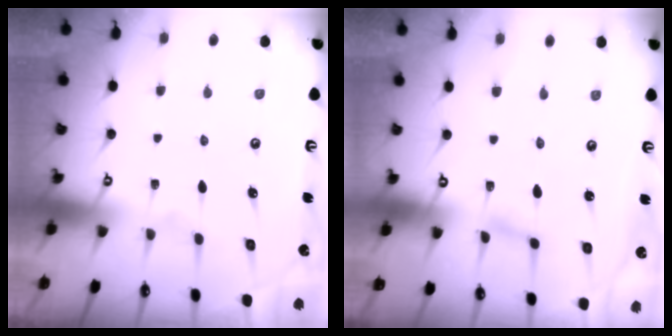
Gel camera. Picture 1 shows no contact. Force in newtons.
{"total": 1.1, "press": 1.1, "slide": 0.1}